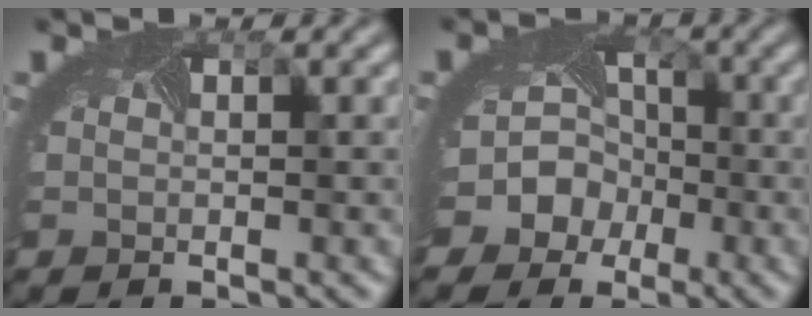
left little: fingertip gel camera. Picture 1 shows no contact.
{"total": 9.9, "force": [-3.7, 8.6, 3.2], "torque": [-0.065, -0.001, -0.082]}